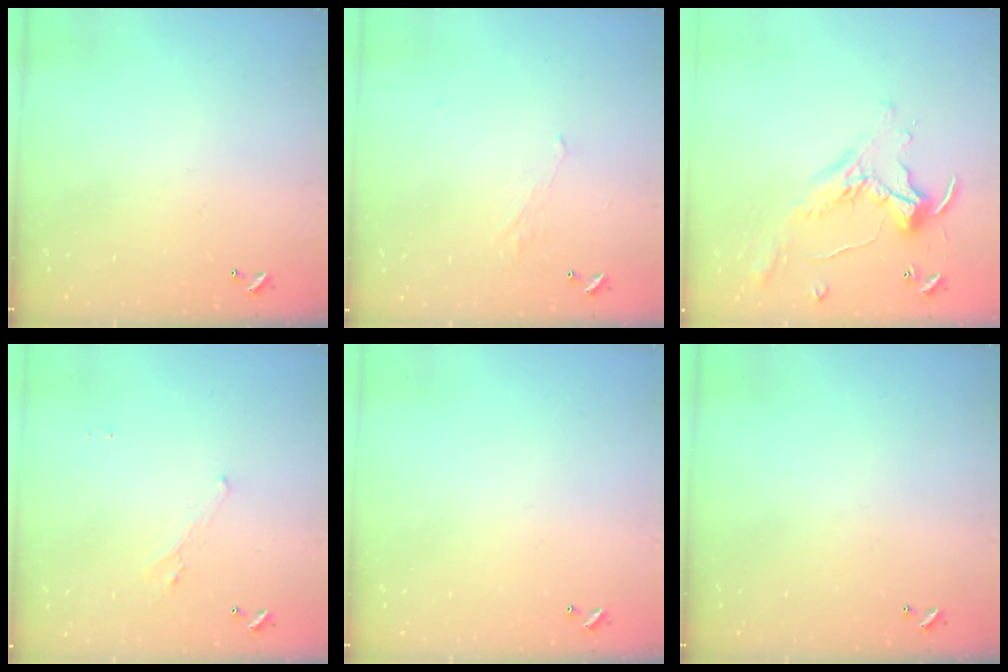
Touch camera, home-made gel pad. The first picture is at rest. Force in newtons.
{"total": 1.7, "press": 1.6, "slide": 0.6}
{"total": 0.7, "press": 0.5, "slide": 0.4}
{"total": 0.8, "press": 0.4, "slide": 0.7}
{"total": 0.0}
{"total": 0.0}